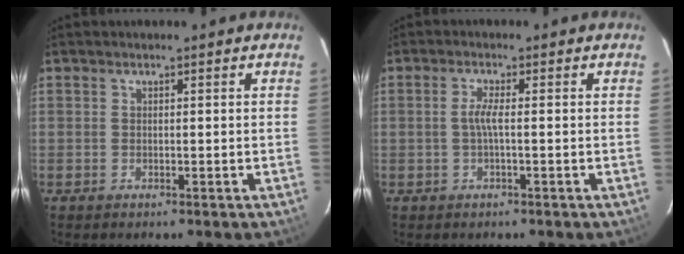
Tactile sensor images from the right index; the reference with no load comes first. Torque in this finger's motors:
{"motor_torque": [0.13, 0.10, 0.22, 0.07]}